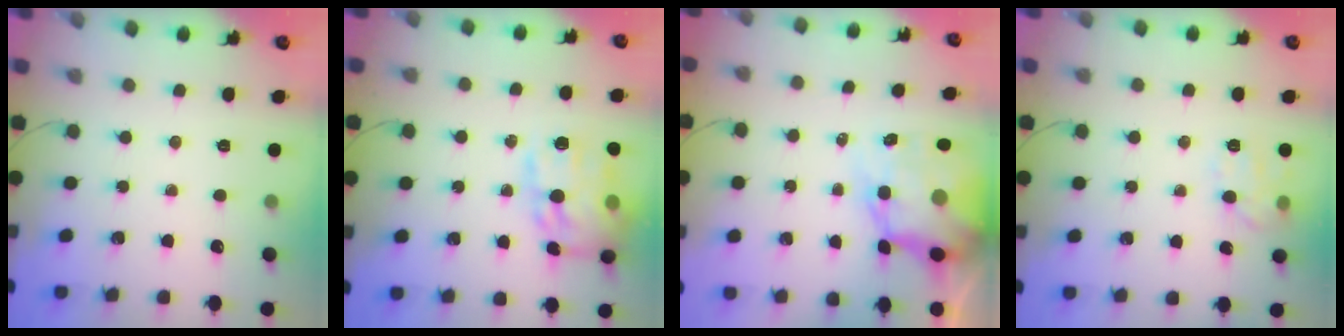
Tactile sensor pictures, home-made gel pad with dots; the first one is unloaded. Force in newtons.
{"total": 19.3, "press": 19.2, "slide": 1.8}
{"total": 10.4, "press": 9.9, "slide": 3.3}
{"total": 10.4, "press": 10.4, "slide": 0.7}